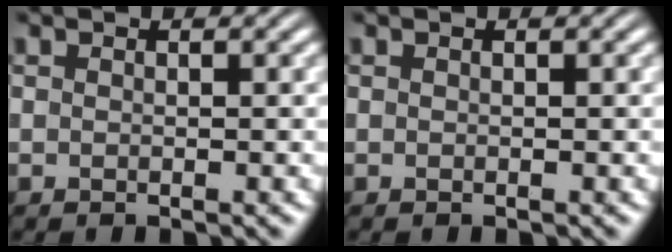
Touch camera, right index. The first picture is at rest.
{"total": 0.0}